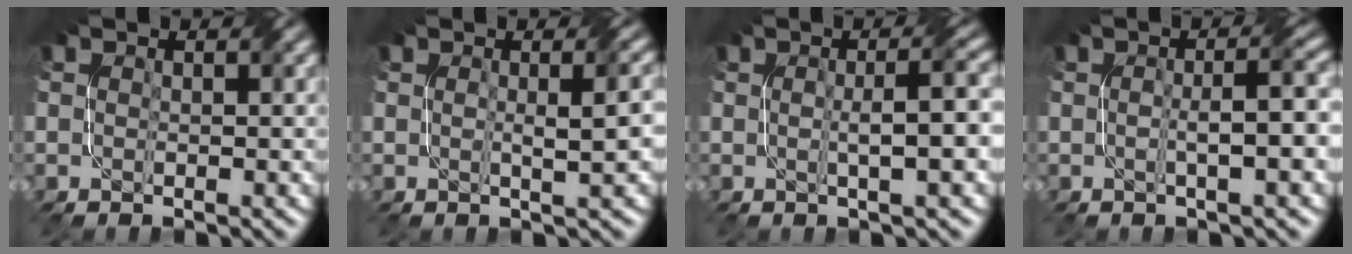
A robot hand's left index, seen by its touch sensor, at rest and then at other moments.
{"total": 2.9, "force": [0.2, 0.8, 2.8], "torque": [-0.033, 0.005, 0.004]}
{"total": 4.2, "force": [0.0, 0.8, 4.1], "torque": [-0.061, 0.011, 0.002]}
{"total": 3.6, "force": [-0.2, 0.7, 3.6], "torque": [-0.055, 0.009, -0.002]}